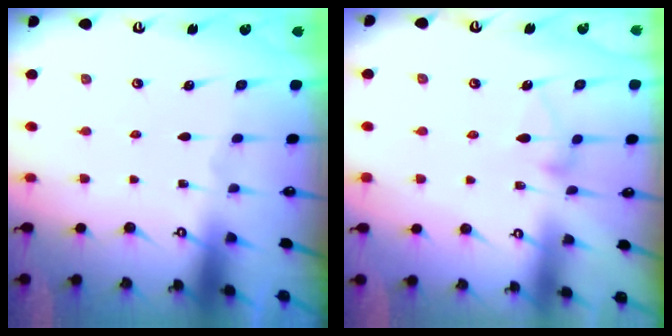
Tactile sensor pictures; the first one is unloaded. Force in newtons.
{"total": 7.9, "press": 7.9, "slide": 0.5}